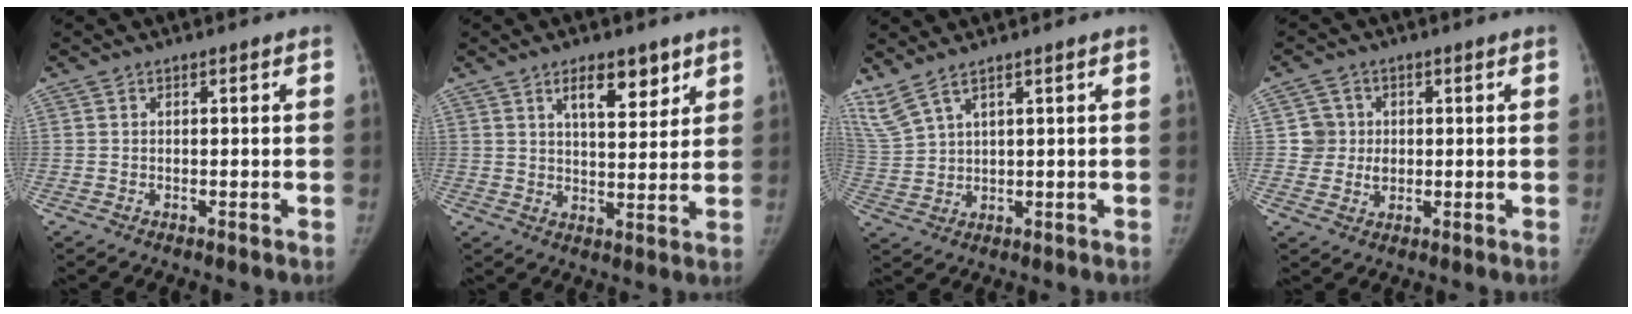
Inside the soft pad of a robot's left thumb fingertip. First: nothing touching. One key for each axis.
{"total": 8.1, "fx": 4.9, "fy": 3.2, "fz": 5.6, "tx": -0.062, "ty": -0.031, "tz": 0.077}
{"total": 6.5, "fx": 5.0, "fy": 1.4, "fz": 3.8, "tx": -0.102, "ty": -0.016, "tz": 0.121}
{"total": 4.8, "fx": 0.8, "fy": 4.7, "fz": 0.6, "tx": 0.023, "ty": 0.003, "tz": 0.011}